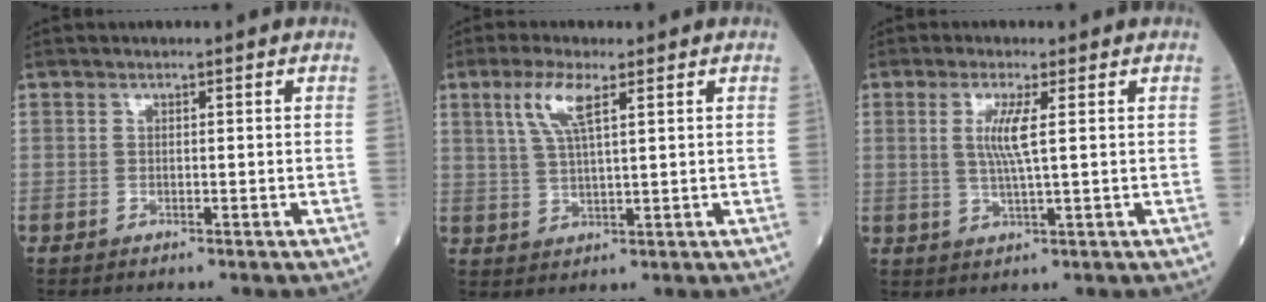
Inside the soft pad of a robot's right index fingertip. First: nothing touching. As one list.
[{"total": 5.8, "force": [2.8, 0.8, 5.0], "torque": [-0.109, 0.006, 0.058]}, {"total": 4.5, "force": [1.0, -0.3, 4.4], "torque": [-0.092, -0.005, 0.020]}]